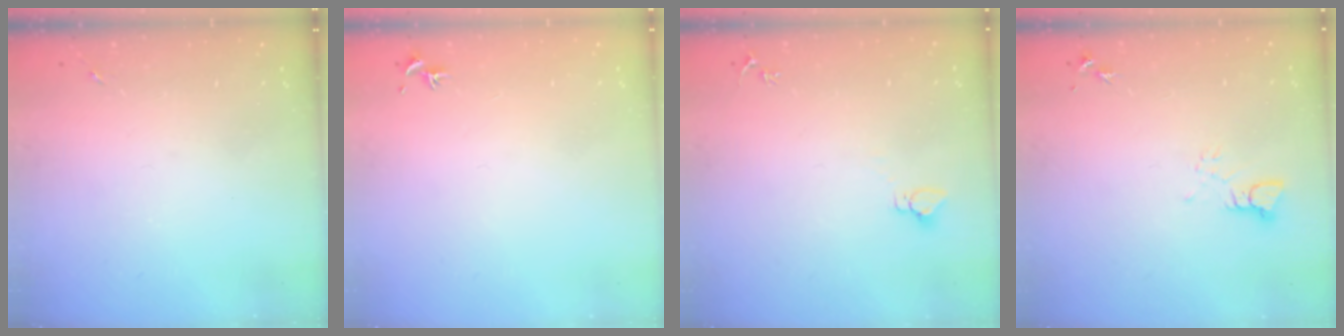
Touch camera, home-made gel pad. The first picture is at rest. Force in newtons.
{"total": 0.8, "press": 0.7, "slide": 0.3}
{"total": 2.9, "press": 2.9, "slide": 0.1}
{"total": 3.4, "press": 3.4, "slide": 0.3}